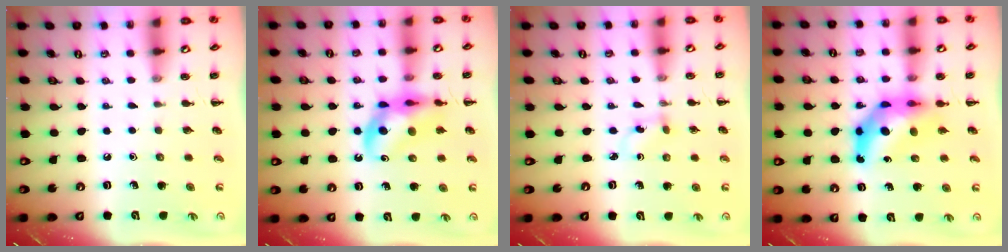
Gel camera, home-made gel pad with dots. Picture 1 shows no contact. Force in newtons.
{"total": 12.0, "press": 11.6, "slide": 3.3}
{"total": 1.6, "press": 1.4, "slide": 0.7}
{"total": 9.6, "press": 9.0, "slide": 3.4}